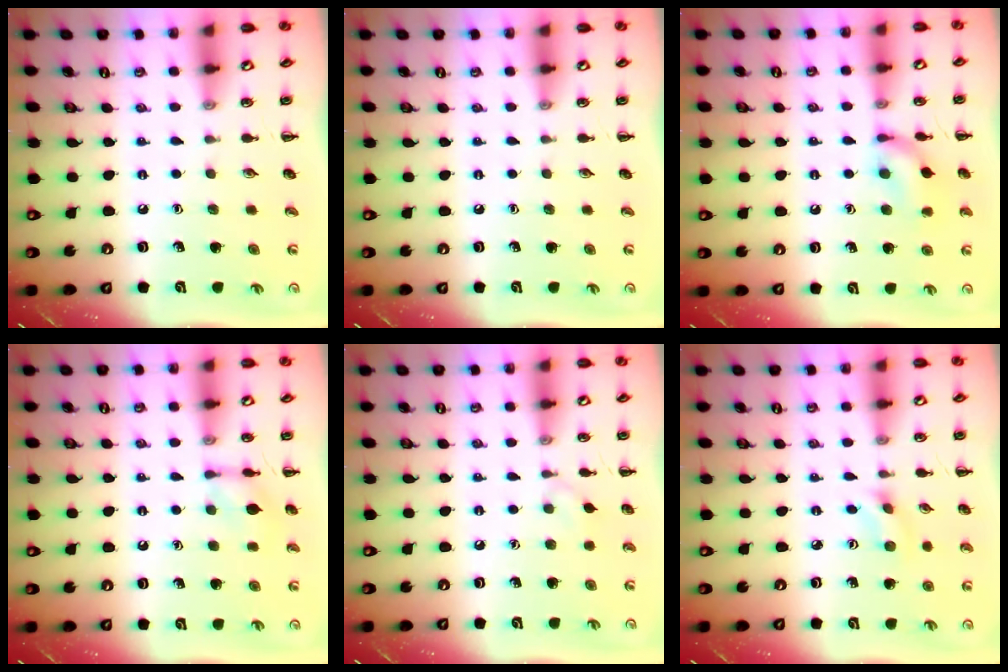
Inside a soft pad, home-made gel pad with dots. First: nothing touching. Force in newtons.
{"total": 0.0}
{"total": 11.0, "press": 11.0, "slide": 0.6}
{"total": 7.4, "press": 7.4, "slide": 0.2}
{"total": 3.7, "press": 3.4, "slide": 1.4}
{"total": 2.8, "press": 2.6, "slide": 1.0}